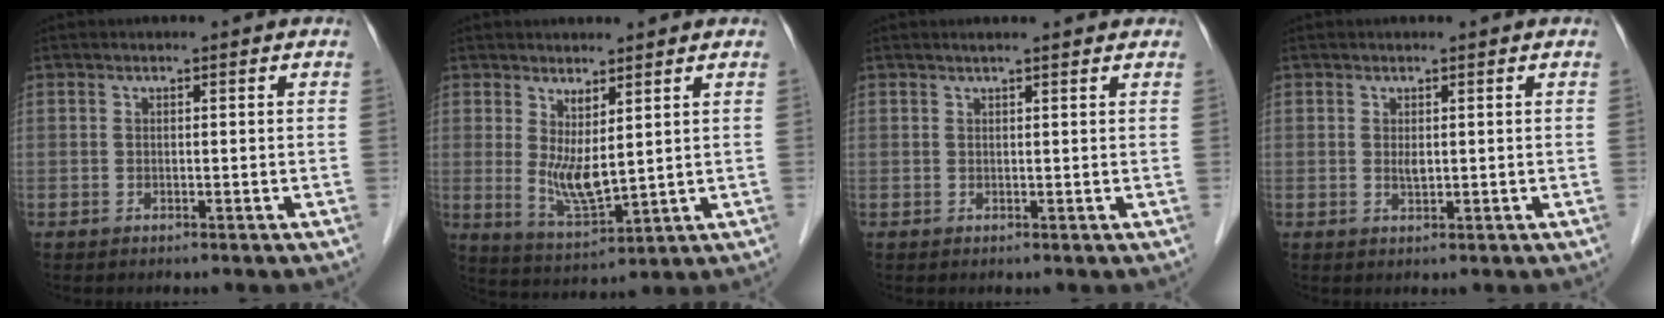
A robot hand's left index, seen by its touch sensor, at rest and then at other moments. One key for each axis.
{"total": 5.9, "fx": 1.5, "fy": 1.6, "fz": 5.5, "tx": -0.114, "ty": -0.020, "tz": 0.044}
{"total": 4.1, "fx": 3.6, "fy": 0.6, "fz": 1.8, "tx": -0.026, "ty": 0.020, "tz": 0.040}
{"total": 1.1, "fx": 0.2, "fy": 0.6, "fz": 0.9, "tx": -0.019, "ty": -0.002, "tz": 0.007}